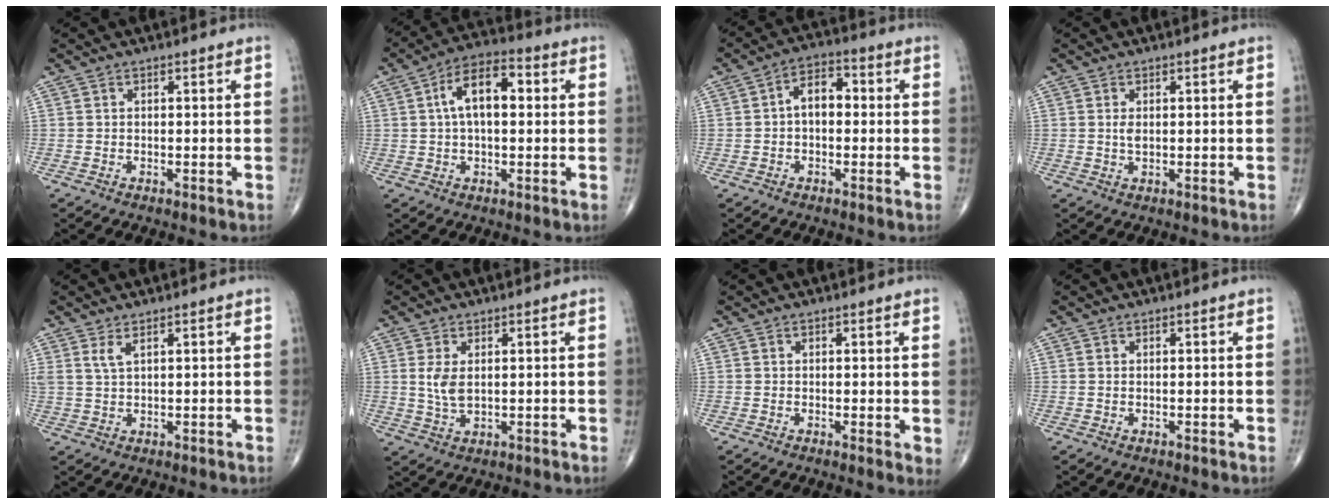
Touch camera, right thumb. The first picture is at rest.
{"total": 10.1, "force": [1.6, 5.2, 8.5], "torque": [-0.143, 0.025, 0.019]}
{"total": 6.1, "force": [-0.1, 3.9, 4.7], "torque": [-0.063, 0.024, -0.012]}
{"total": 1.5, "force": [0.2, 0.7, 1.3], "torque": [-0.025, -0.003, 0.006]}
{"total": 2.4, "force": [1.4, 0.6, 1.8], "torque": [-0.044, -0.004, 0.036]}
{"total": 4.2, "force": [0.8, 2.2, 3.5], "torque": [-0.075, -0.008, 0.022]}
{"total": 1.8, "force": [0.3, 0.5, 1.7], "torque": [-0.027, -0.009, 0.003]}
{"total": 0.0}